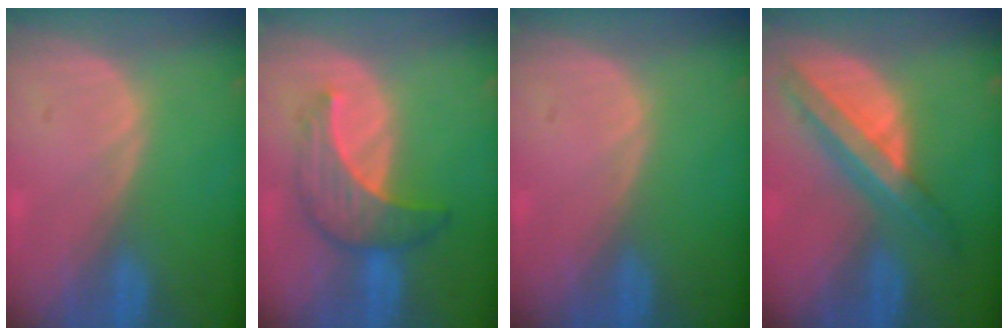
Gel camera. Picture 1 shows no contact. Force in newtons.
{"total": 6.9, "press": 6.7, "slide": 1.5}
{"total": 0.0}
{"total": 8.2, "press": 6.9, "slide": 4.4}